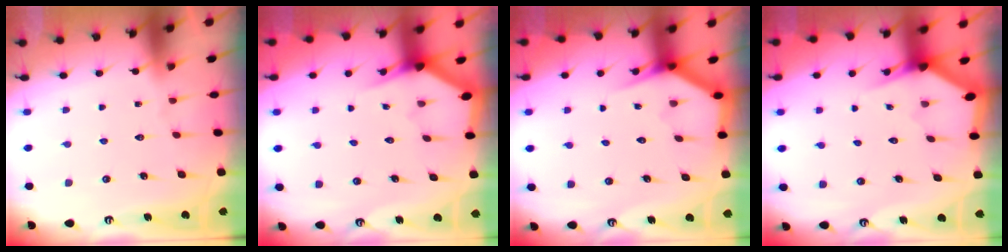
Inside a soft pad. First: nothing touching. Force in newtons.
{"total": 3.0, "press": 3.0, "slide": 0.1}
{"total": 3.4, "press": 3.4, "slide": 0.3}
{"total": 2.9, "press": 2.9, "slide": 0.1}